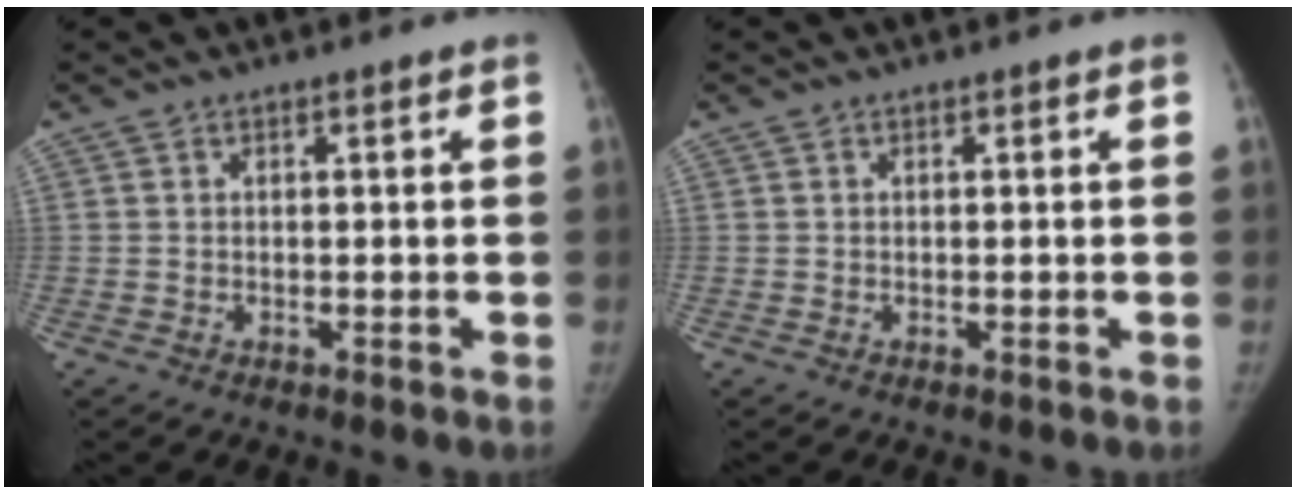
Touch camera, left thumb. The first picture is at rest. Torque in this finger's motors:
{"motor_torque": [-0.08, -0.06, 0.08, -0.29, 0.00]}